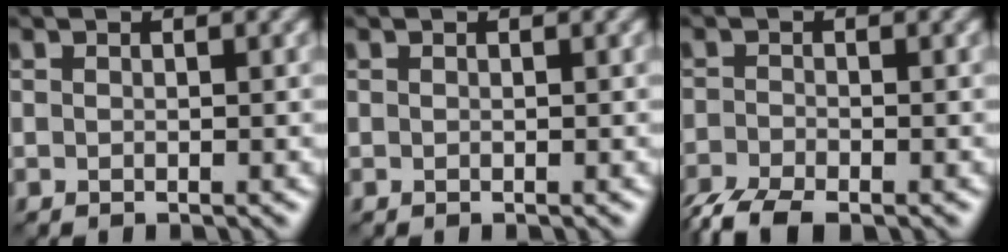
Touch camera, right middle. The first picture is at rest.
{"total": 0.0}
{"total": 4.6, "force": [-3.6, 1.4, 2.5], "torque": [-0.046, -0.014, -0.076]}